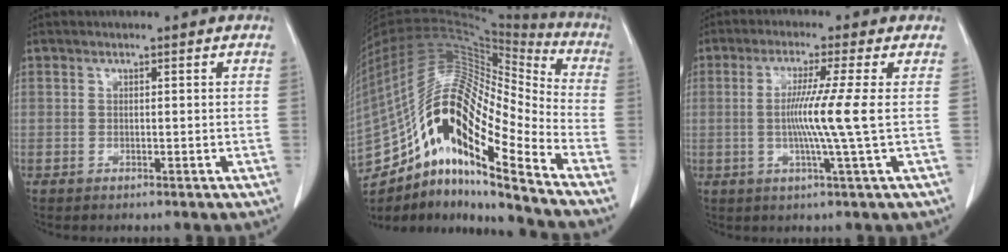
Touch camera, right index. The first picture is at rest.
{"total": 25.0, "force": [-14.5, 5.6, 19.6], "torque": [-0.384, 0.024, -0.258]}
{"total": 7.5, "force": [-0.1, -2.2, 7.2], "torque": [-0.136, -0.011, -0.002]}